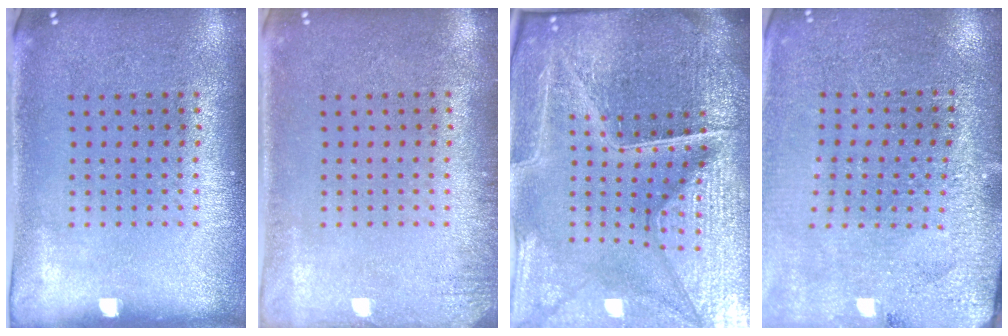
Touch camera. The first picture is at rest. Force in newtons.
{"total": 1.4, "press": 1.4, "slide": 0.2}
{"total": 6.8, "press": 6.0, "slide": 3.2}
{"total": 2.9, "press": 2.9, "slide": 0.2}